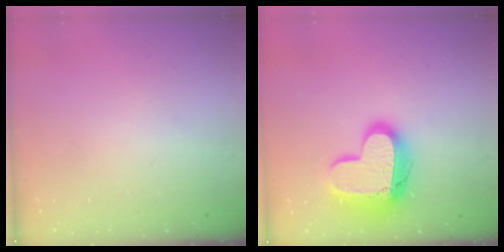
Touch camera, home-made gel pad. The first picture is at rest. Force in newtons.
{"total": 16.7, "press": 16.7, "slide": 1.5}